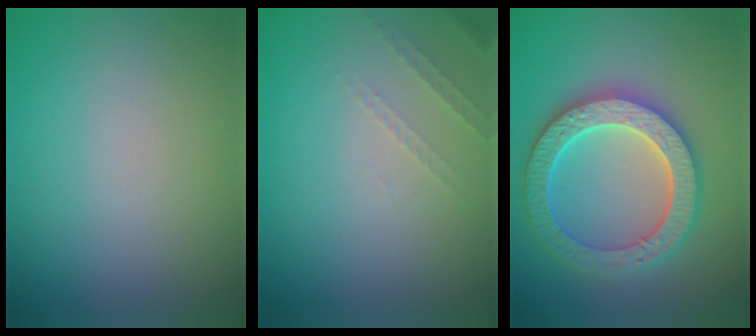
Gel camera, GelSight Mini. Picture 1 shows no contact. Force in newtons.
{"total": 1.3, "press": 1.2, "slide": 0.4}
{"total": 6.4, "press": 6.2, "slide": 1.3}